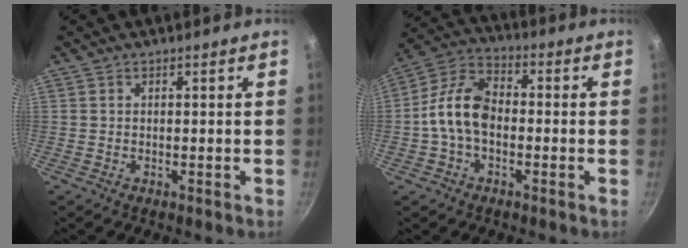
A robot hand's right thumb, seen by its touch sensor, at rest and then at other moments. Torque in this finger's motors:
{"motor_torque": [2.16, 2.08, 1.45, -0.99, 0.21]}